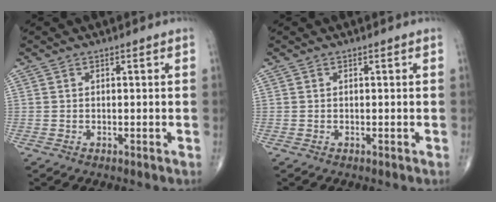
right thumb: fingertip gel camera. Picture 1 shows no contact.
{"total": 0.0}